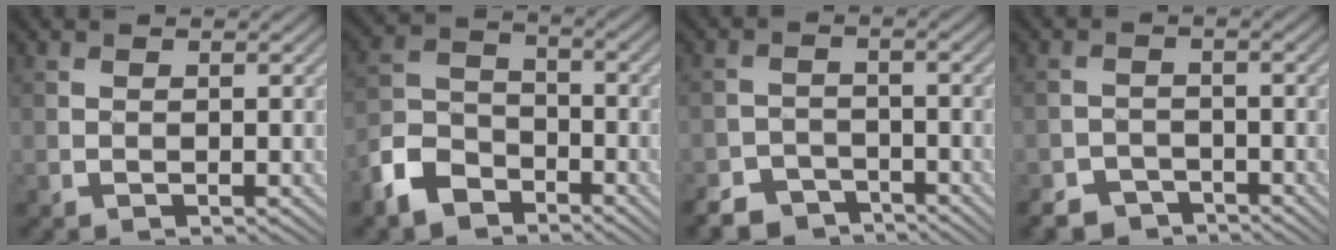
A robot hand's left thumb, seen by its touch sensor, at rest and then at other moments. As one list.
[{"total": 7.5, "force": [-5.1, 4.5, 3.2], "torque": [-0.080, -0.003, -0.118]}, {"total": 5.1, "force": [-4.2, 2.6, 1.3], "torque": [-0.022, -0.006, -0.080]}, {"total": 4.1, "force": [-3.5, 2.0, 0.8], "torque": [-0.011, -0.003, -0.065]}]